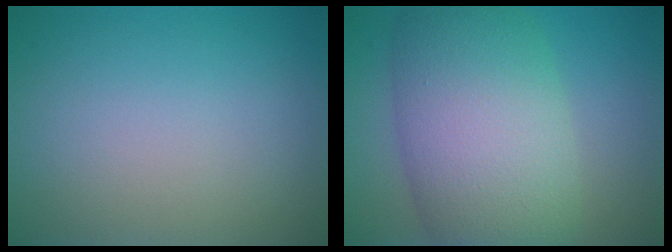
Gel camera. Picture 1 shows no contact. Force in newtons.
{"total": 11.5, "press": 11.5, "slide": 0.4}